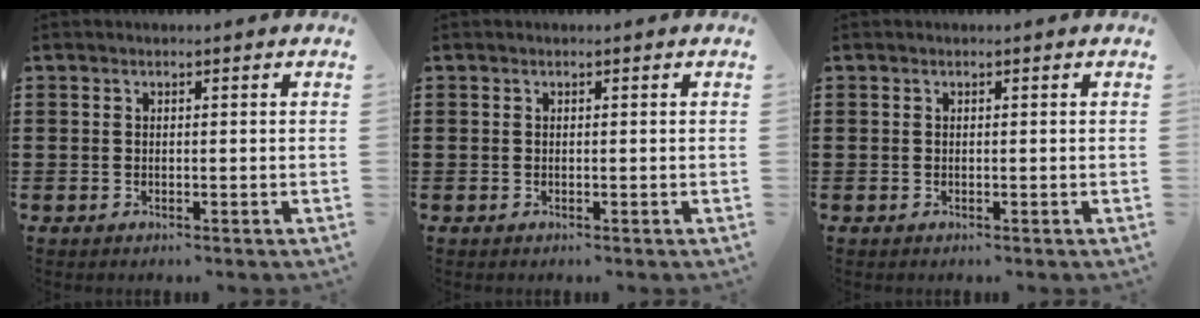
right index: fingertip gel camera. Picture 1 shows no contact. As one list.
[{"total": 0.0}, {"total": 0.0}]